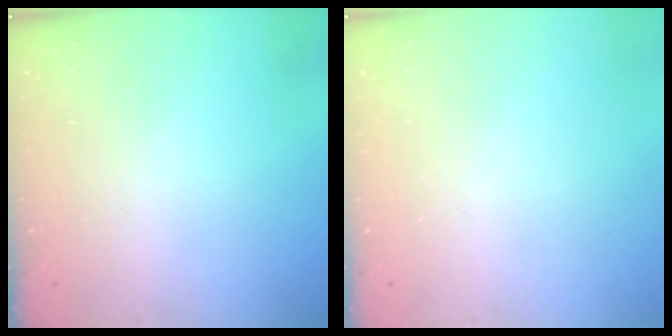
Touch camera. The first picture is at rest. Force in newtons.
{"total": 0.0}